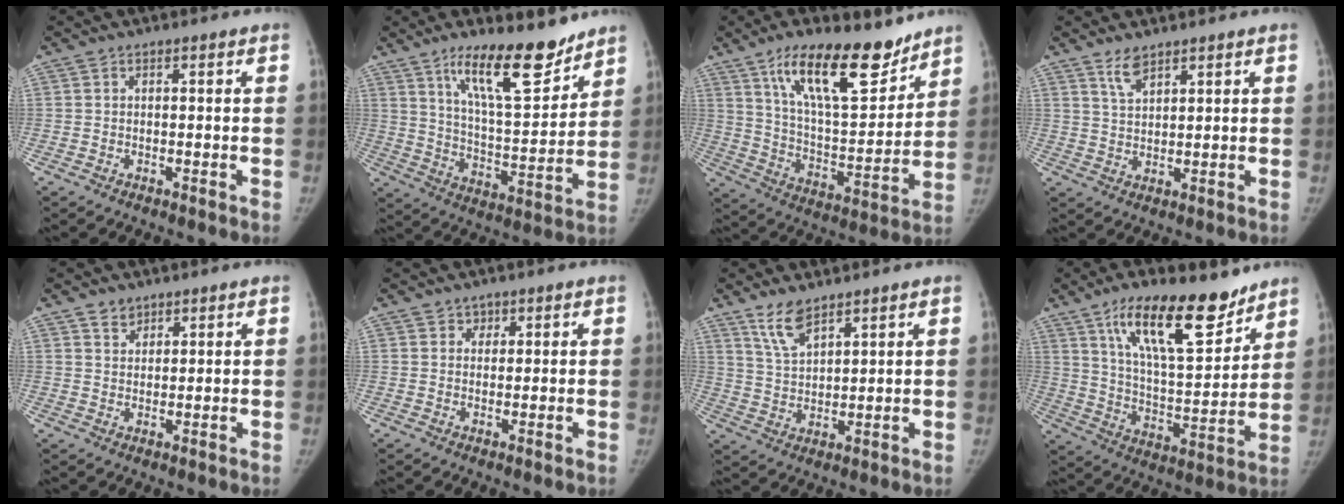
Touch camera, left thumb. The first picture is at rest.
{"total": 16.0, "force": [11.4, 4.4, 10.4], "torque": [-0.137, -0.083, 0.198]}
{"total": 19.9, "force": [13.4, 7.2, 12.9], "torque": [-0.172, -0.076, 0.232]}
{"total": 3.6, "force": [2.8, 1.2, 1.9], "torque": [-0.031, -0.016, 0.058]}
{"total": 2.8, "force": [2.1, 1.7, 0.5], "torque": [0.005, -0.015, 0.036]}
{"total": 1.5, "force": [0.9, 1.2, 0.1], "torque": [0.015, -0.004, 0.010]}
{"total": 6.3, "force": [4.7, 2.2, 3.5], "torque": [-0.057, -0.026, 0.097]}
{"total": 20.3, "force": [13.6, 7.7, 12.9], "torque": [-0.168, -0.076, 0.235]}